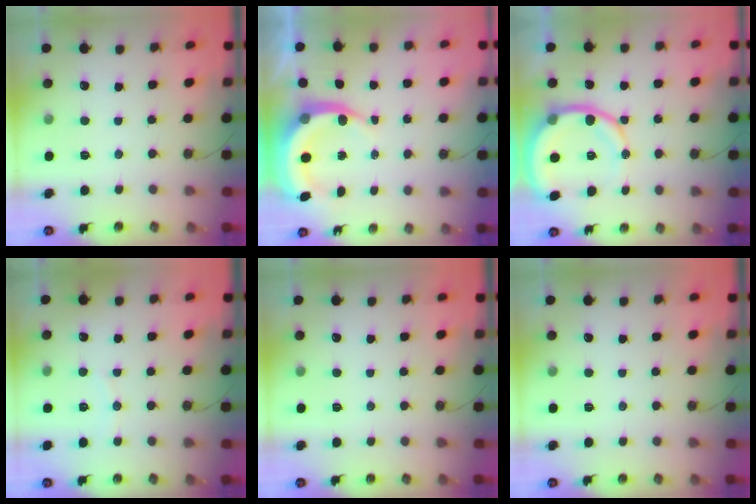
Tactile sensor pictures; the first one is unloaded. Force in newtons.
{"total": 8.1, "press": 7.9, "slide": 1.8}
{"total": 12.6, "press": 12.4, "slide": 2.6}
{"total": 3.0, "press": 3.0, "slide": 0.2}
{"total": 0.0}
{"total": 0.0}